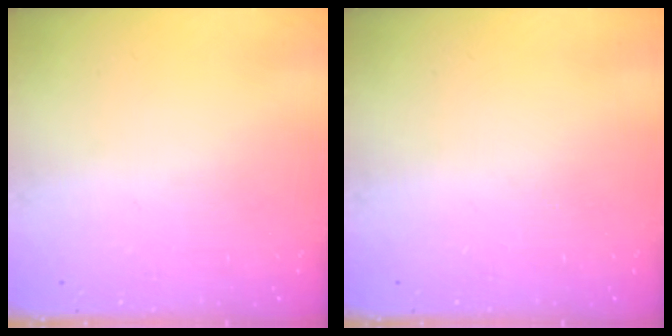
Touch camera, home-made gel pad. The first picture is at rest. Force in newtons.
{"total": 0.0}